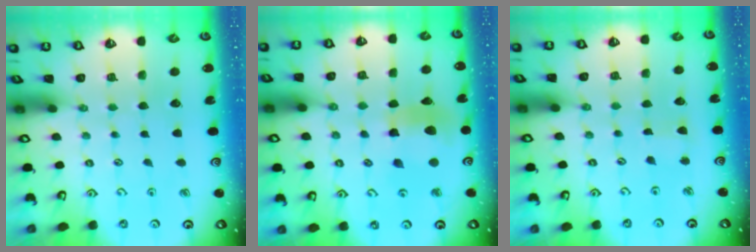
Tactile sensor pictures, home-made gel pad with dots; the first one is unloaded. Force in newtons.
{"total": 11.2, "press": 11.1, "slide": 1.5}
{"total": 2.8, "press": 2.8, "slide": 0.3}